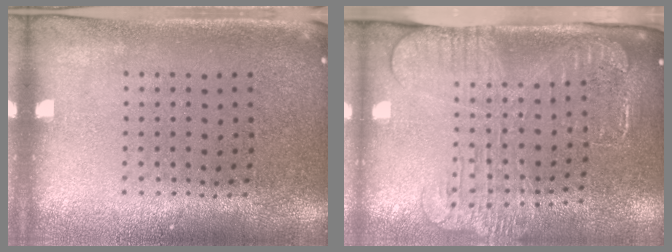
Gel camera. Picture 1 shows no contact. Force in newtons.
{"total": 2.6, "press": 2.0, "slide": 1.6}